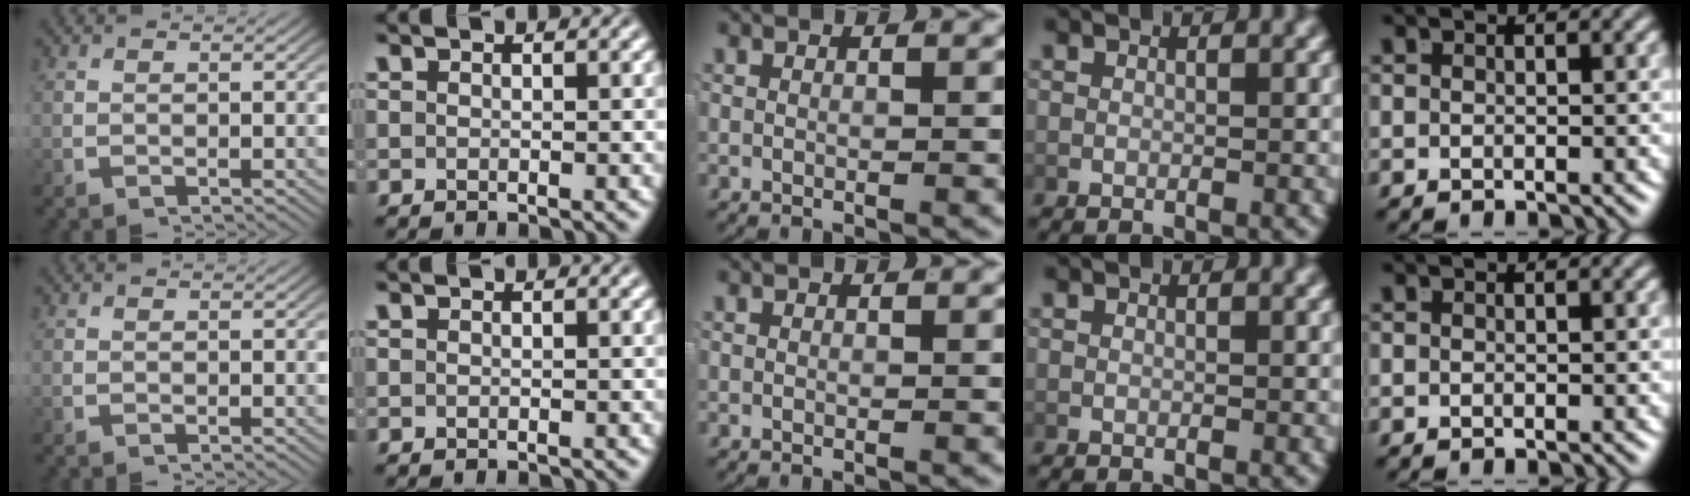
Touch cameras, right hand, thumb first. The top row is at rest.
{}